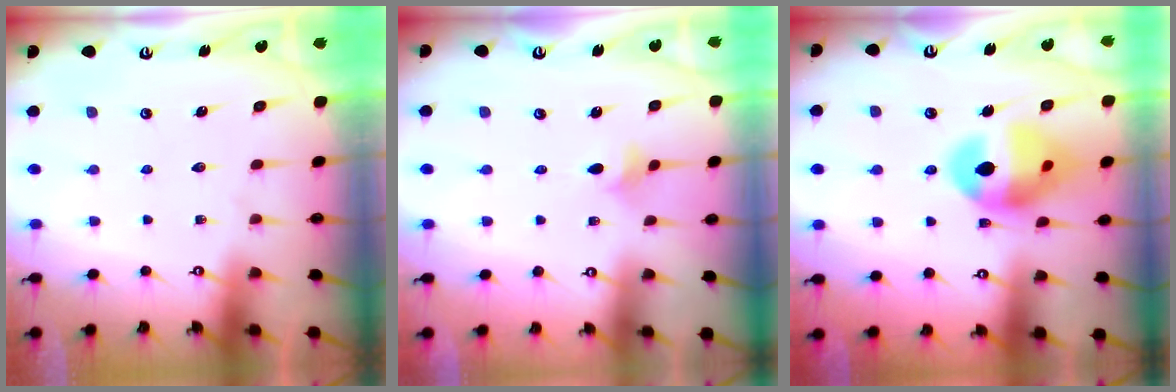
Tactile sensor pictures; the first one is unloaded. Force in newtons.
{"total": 2.8, "press": 2.8, "slide": 0.5}
{"total": 14.6, "press": 14.6, "slide": 1.5}